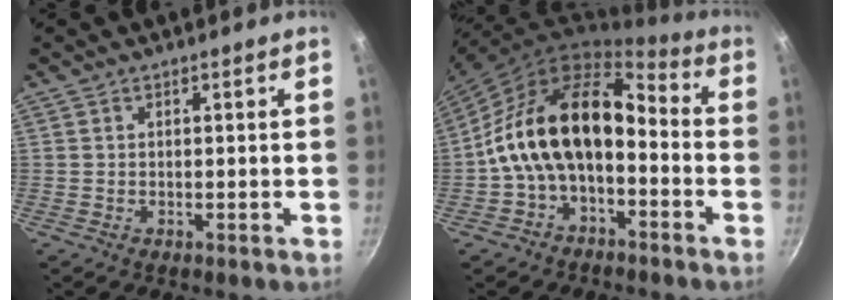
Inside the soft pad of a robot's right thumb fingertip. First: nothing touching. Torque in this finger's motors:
{"motor_torque": [2.50, 2.51, 1.51, -1.26, 0.76]}